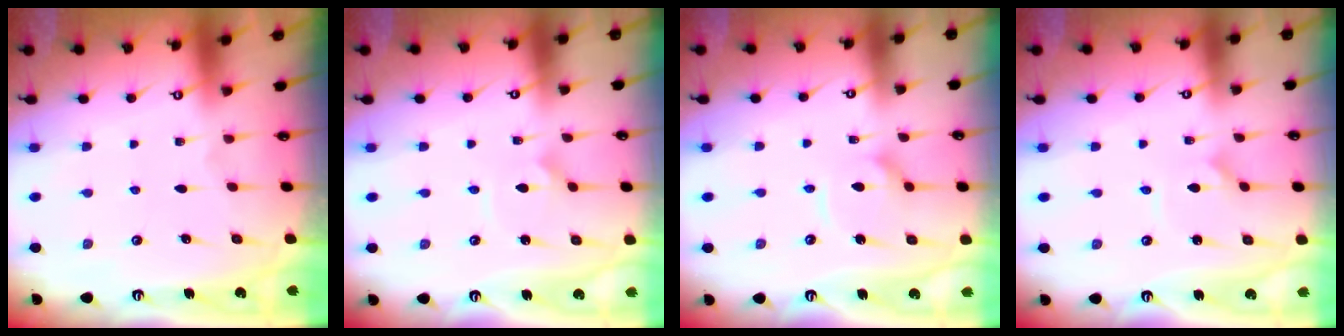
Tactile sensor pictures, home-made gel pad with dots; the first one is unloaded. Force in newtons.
{"total": 2.7, "press": 2.7, "slide": 0.1}
{"total": 7.6, "press": 7.5, "slide": 0.8}
{"total": 2.1, "press": 2.1, "slide": 0.2}